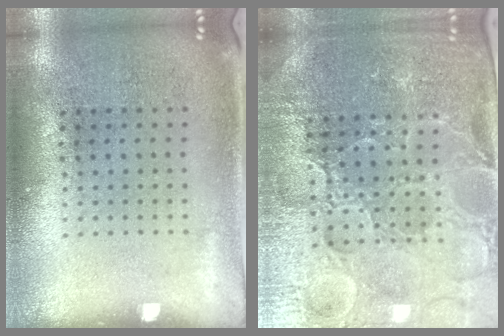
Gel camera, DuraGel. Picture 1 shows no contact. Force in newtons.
{"total": 5.2, "press": 4.8, "slide": 1.9}